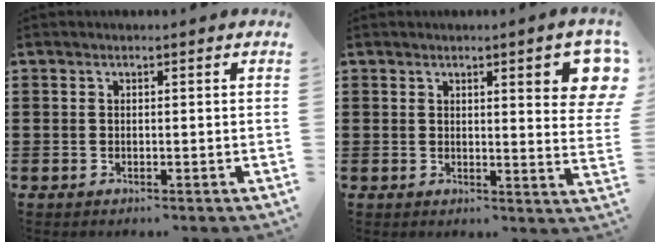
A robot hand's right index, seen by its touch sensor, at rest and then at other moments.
{"total": 6.3, "force": [3.1, 1.1, 5.3], "torque": [-0.074, -0.009, 0.047]}